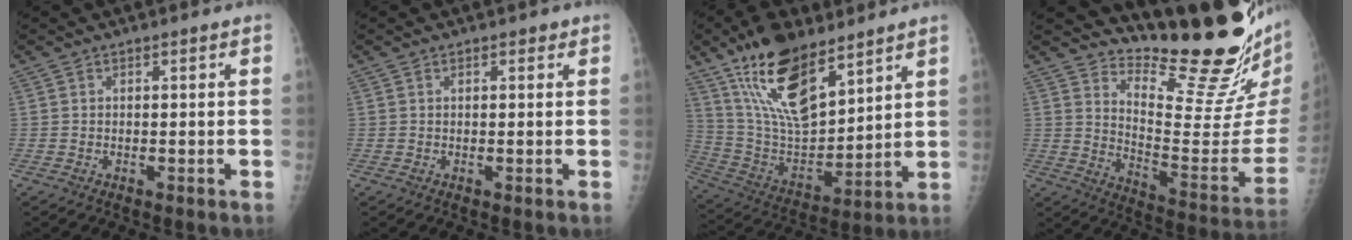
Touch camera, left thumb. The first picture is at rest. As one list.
[{"total": 1.0, "force": [0.7, 0.6, 0.4], "torque": [0.002, -0.003, 0.006]}, {"total": 19.6, "force": [12.5, 8.2, 12.7], "torque": [-0.197, -0.064, 0.242]}, {"total": 20.7, "force": [17.5, 2.2, 10.9], "torque": [-0.136, -0.167, 0.256]}]